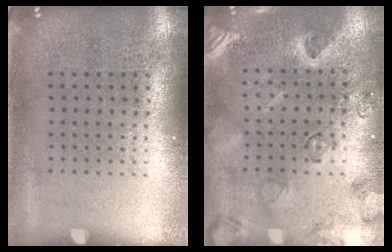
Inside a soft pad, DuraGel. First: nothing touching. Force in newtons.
{"total": 2.3, "press": 2.0, "slide": 1.1}